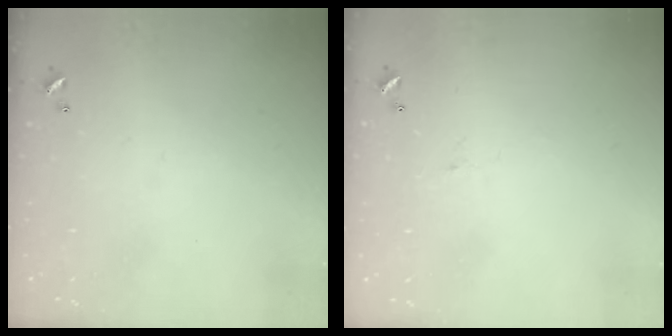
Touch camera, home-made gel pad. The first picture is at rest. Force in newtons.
{"total": 0.8, "press": 0.7, "slide": 0.5}